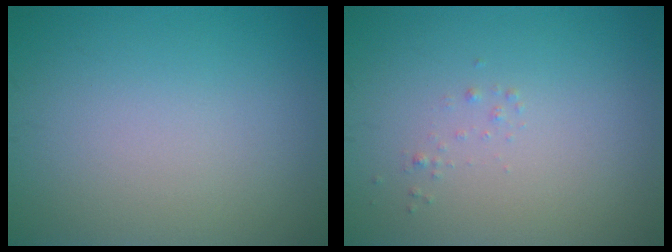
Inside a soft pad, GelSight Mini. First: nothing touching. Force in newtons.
{"total": 0.5, "press": 0.5, "slide": 0.0}